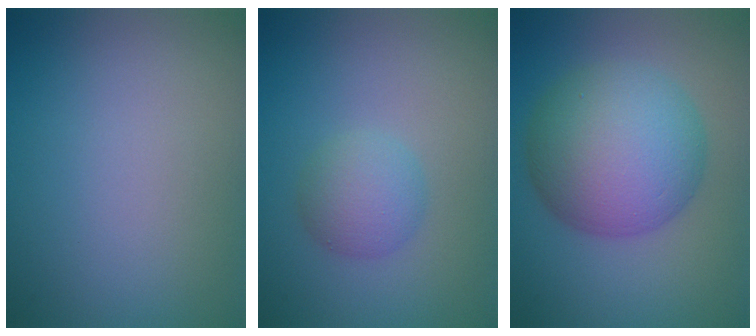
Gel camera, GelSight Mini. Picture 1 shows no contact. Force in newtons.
{"total": 2.9, "press": 2.9, "slide": 0.1}
{"total": 10.2, "press": 10.2, "slide": 0.2}